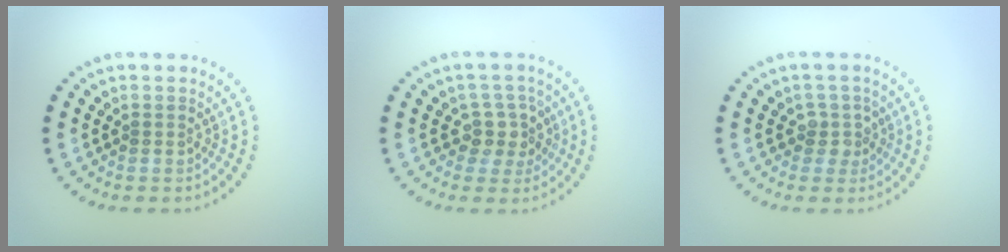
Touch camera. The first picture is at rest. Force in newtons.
{"total": 2.6, "press": 2.1, "slide": 1.5}
{"total": 1.8, "press": 1.4, "slide": 1.2}